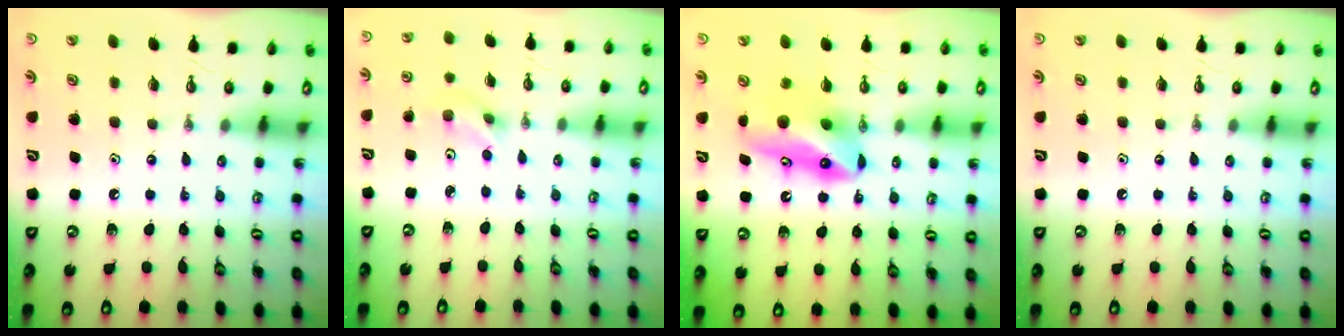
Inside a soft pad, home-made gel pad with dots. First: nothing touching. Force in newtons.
{"total": 2.6, "press": 2.4, "slide": 0.9}
{"total": 11.5, "press": 8.8, "slide": 7.5}
{"total": 0.0}